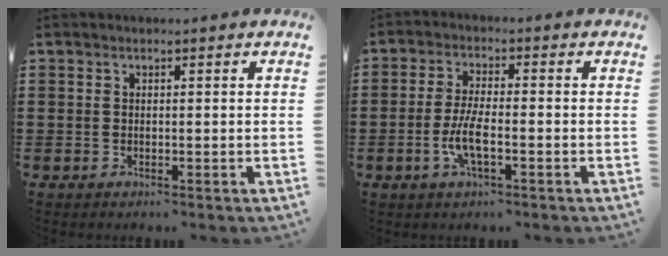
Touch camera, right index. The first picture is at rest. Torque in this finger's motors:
{"motor_torque": [2.07, 0.07, 0.64, 0.20]}